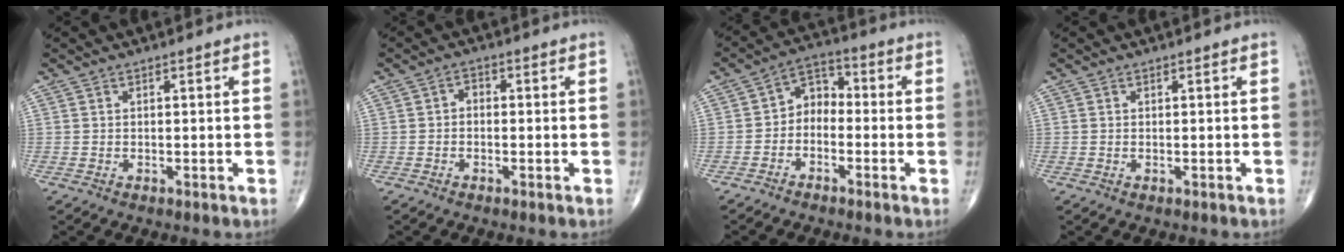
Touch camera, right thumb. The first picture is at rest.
{"total": 2.1, "force": [-0.3, 1.6, 1.3], "torque": [-0.009, 0.011, -0.014]}
{"total": 5.8, "force": [-1.6, 4.4, 3.4], "torque": [-0.034, 0.034, -0.047]}
{"total": 0.0}